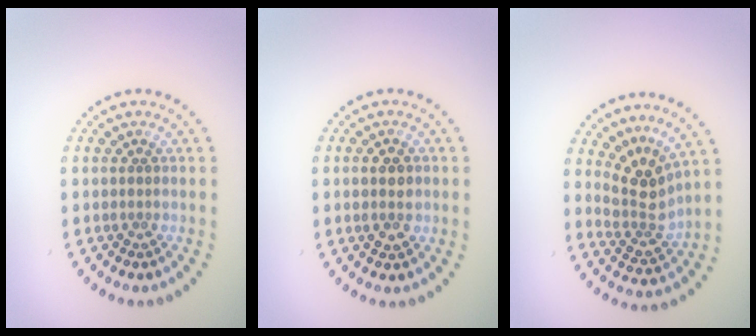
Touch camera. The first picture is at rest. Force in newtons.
{"total": 2.7, "press": 2.7, "slide": 0.2}
{"total": 3.3, "press": 2.4, "slide": 2.3}